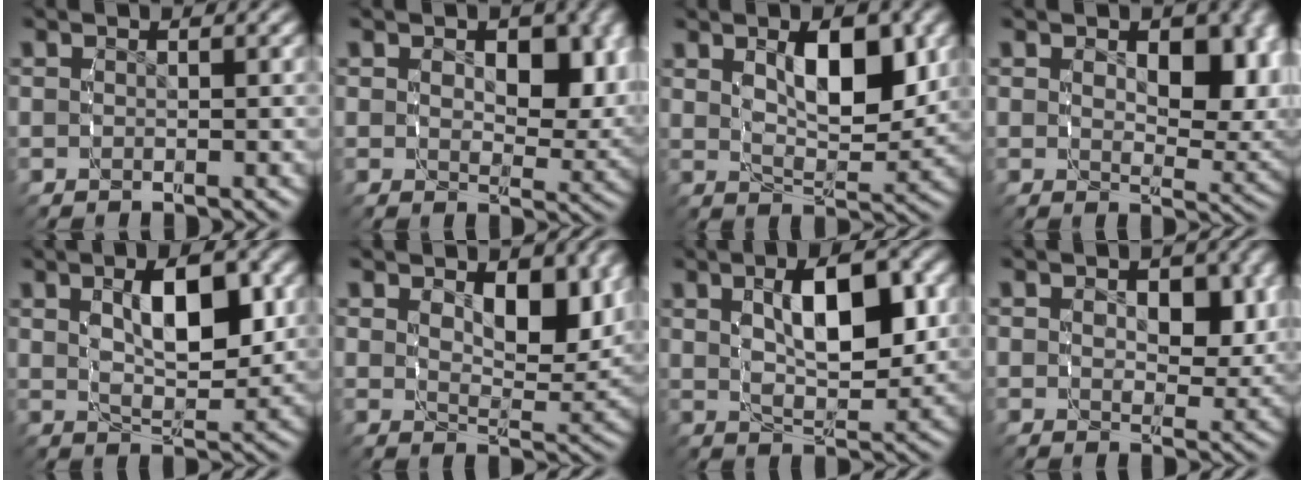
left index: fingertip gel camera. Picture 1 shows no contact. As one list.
[{"total": 4.5, "force": [1.3, 2.6, 3.5], "torque": [-0.052, -0.019, 0.029]}, {"total": 5.7, "force": [1.6, 2.2, 5.0], "torque": [-0.078, -0.015, 0.035]}, {"total": 5.5, "force": [1.7, 2.8, 4.4], "torque": [-0.059, -0.019, 0.035]}, {"total": 5.8, "force": [1.0, 2.4, 5.2], "torque": [-0.082, -0.008, 0.026]}, {"total": 4.9, "force": [2.2, 2.0, 3.9], "torque": [-0.057, -0.019, 0.045]}, {"total": 6.7, "force": [1.0, 2.7, 6.1], "torque": [-0.096, -0.006, 0.028]}, {"total": 3.4, "force": [1.1, 2.1, 2.4], "torque": [-0.039, -0.018, 0.025]}]